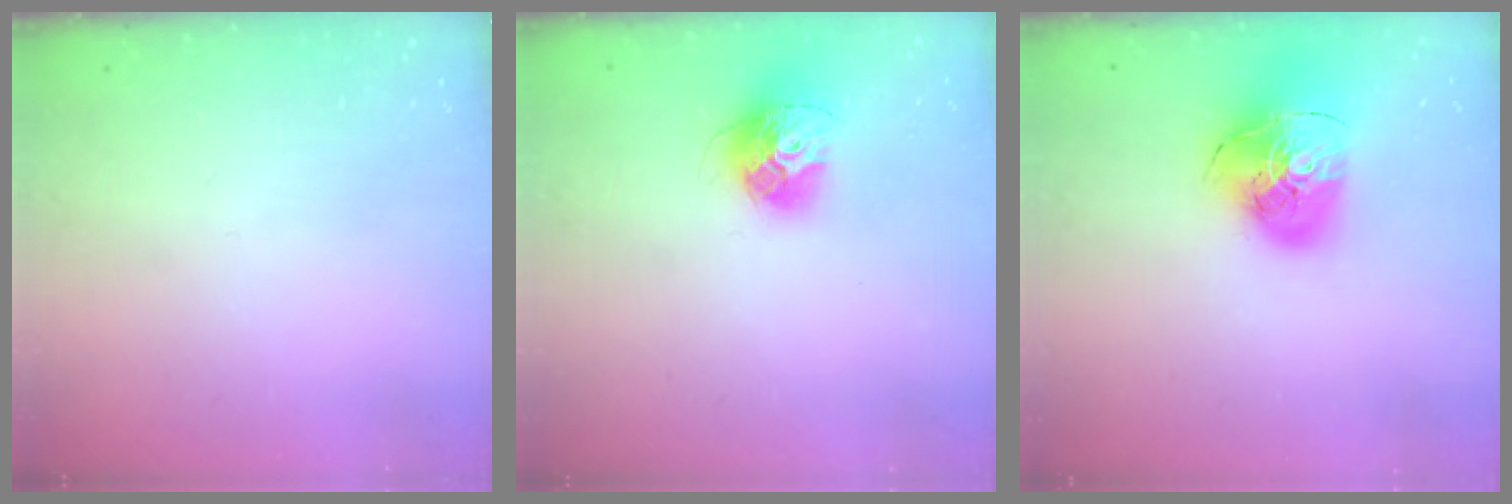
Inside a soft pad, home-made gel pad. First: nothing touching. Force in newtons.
{"total": 13.8, "press": 13.8, "slide": 1.3}
{"total": 18.7, "press": 18.6, "slide": 2.1}